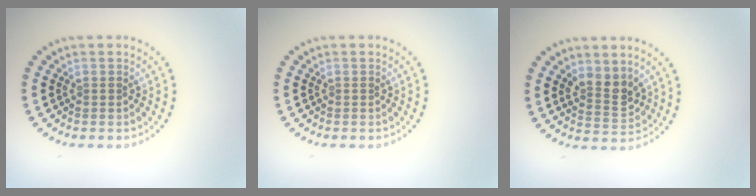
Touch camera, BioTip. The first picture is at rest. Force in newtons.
{"total": 0.0}
{"total": 2.8, "press": 2.5, "slide": 1.2}